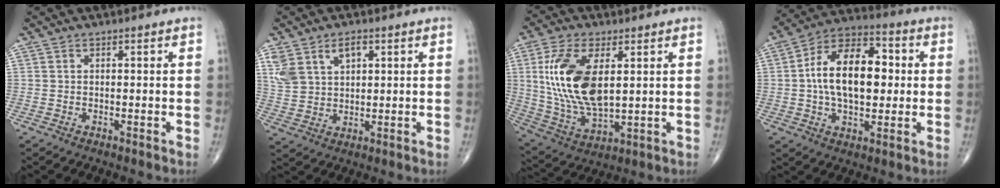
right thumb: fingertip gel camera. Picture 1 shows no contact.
{"total": 8.0, "force": [3.6, 5.0, 5.1], "torque": [-0.089, -0.005, 0.077]}
{"total": 17.2, "force": [3.5, 8.5, 14.5], "torque": [-0.290, -0.016, 0.076]}
{"total": 17.4, "force": [1.2, 9.9, 14.2], "torque": [-0.220, 0.025, 0.013]}